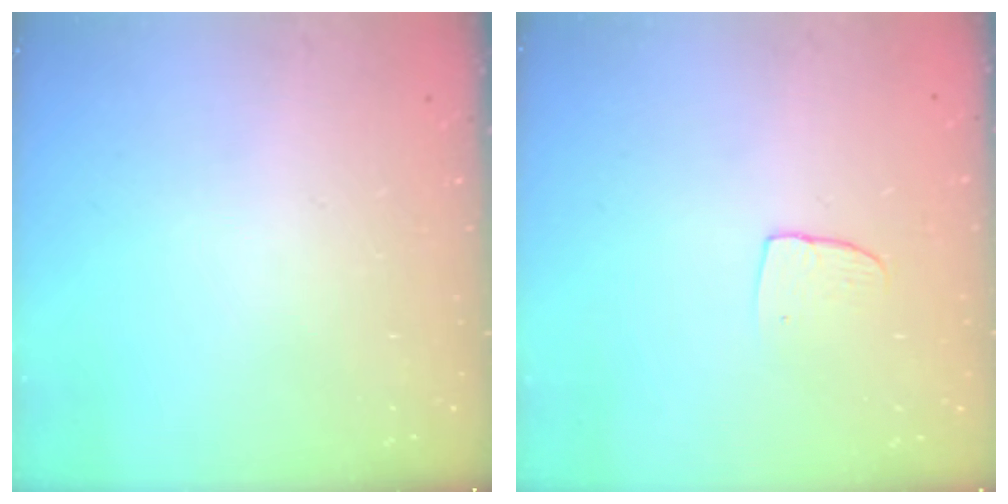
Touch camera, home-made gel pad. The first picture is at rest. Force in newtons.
{"total": 4.9, "press": 4.9, "slide": 0.4}